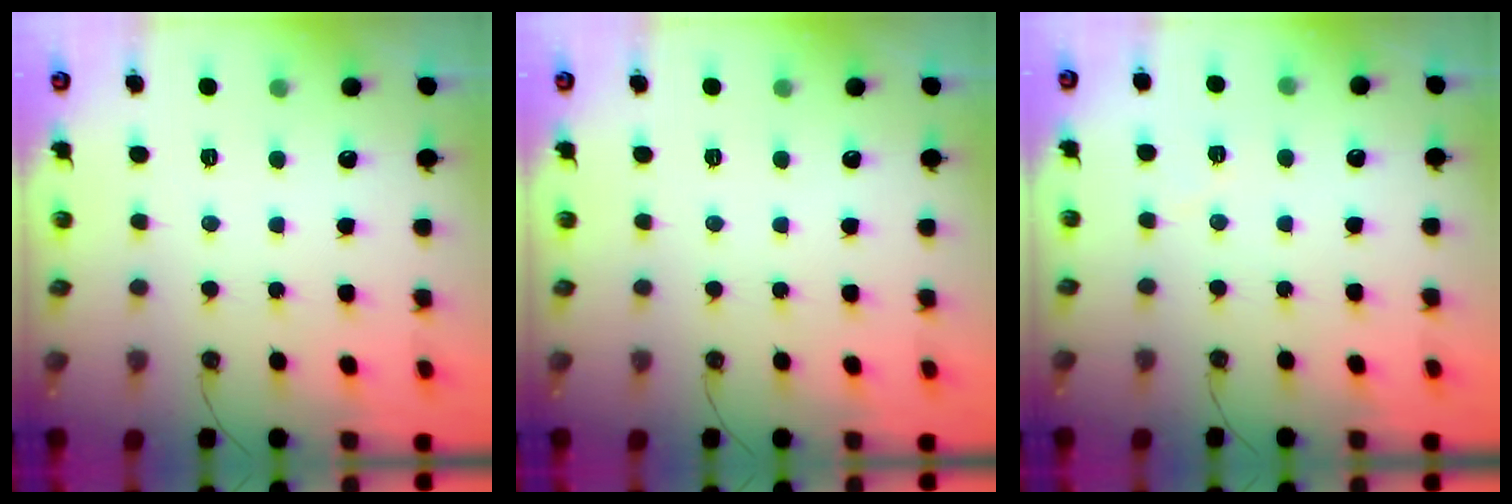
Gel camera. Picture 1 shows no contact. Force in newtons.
{"total": 0.0}
{"total": 3.5, "press": 3.3, "slide": 1.1}